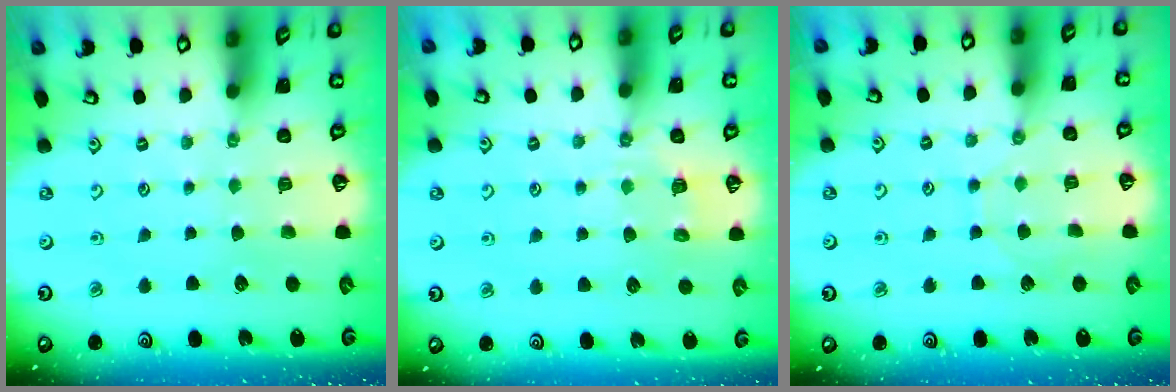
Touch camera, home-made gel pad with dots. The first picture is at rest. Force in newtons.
{"total": 5.1, "press": 5.0, "slide": 1.0}
{"total": 3.7, "press": 3.6, "slide": 0.4}